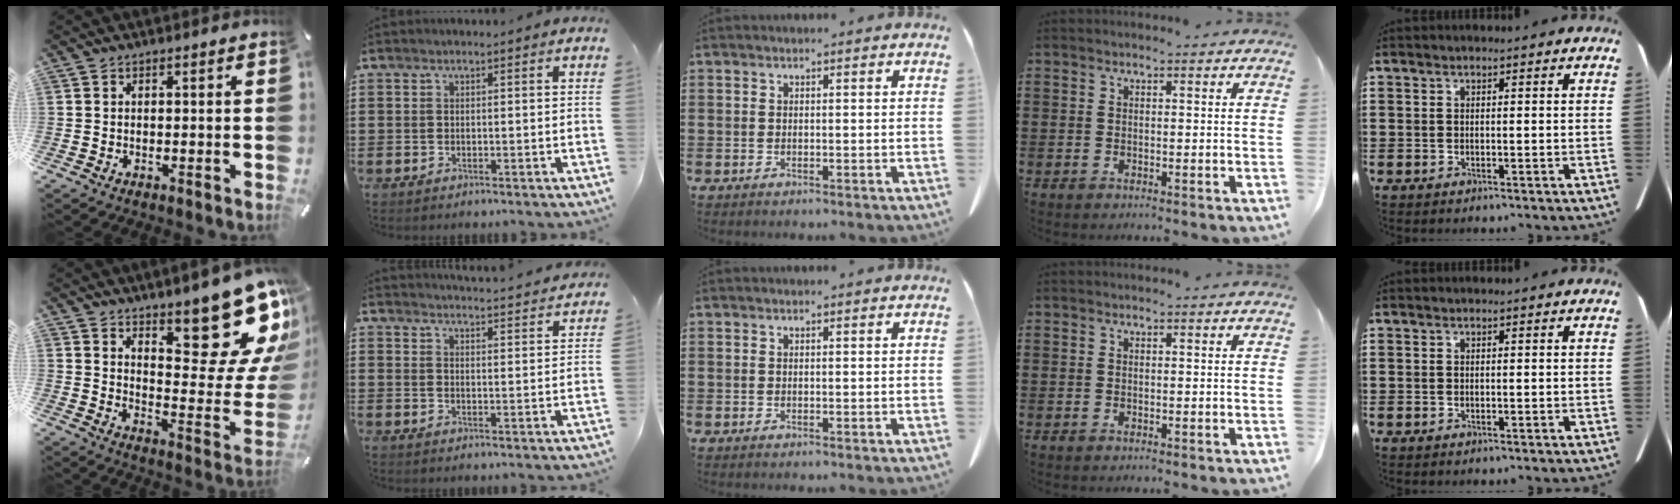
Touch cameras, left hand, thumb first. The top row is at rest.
{"thumb": {"total": 21.5, "force": [14.6, 8.2, 13.5], "torque": [-0.139, -0.135, 0.243]}, "index": {"total": 3.8, "force": [3.8, -0.5, 0.0], "torque": [-0.006, -0.029, 0.065]}}